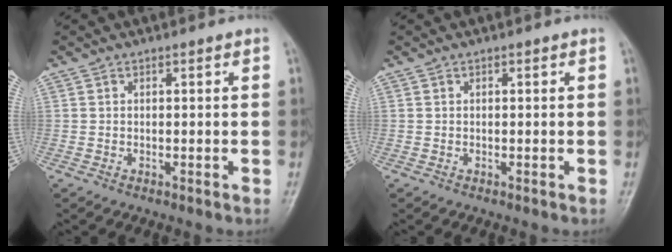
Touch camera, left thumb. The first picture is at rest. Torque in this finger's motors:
{"motor_torque": [0.00, 0.00, 0.00, 0.00, 0.00]}